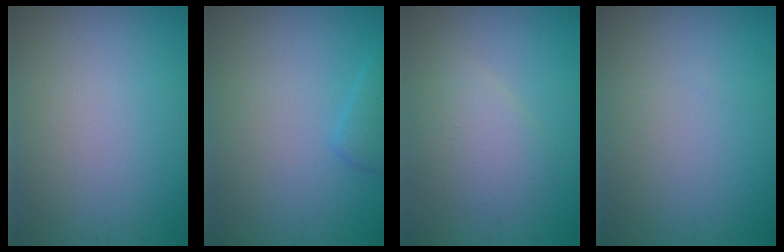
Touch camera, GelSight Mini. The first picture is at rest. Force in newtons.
{"total": 1.6, "press": 1.6, "slide": 0.1}
{"total": 3.0, "press": 3.0, "slide": 0.2}
{"total": 0.0}